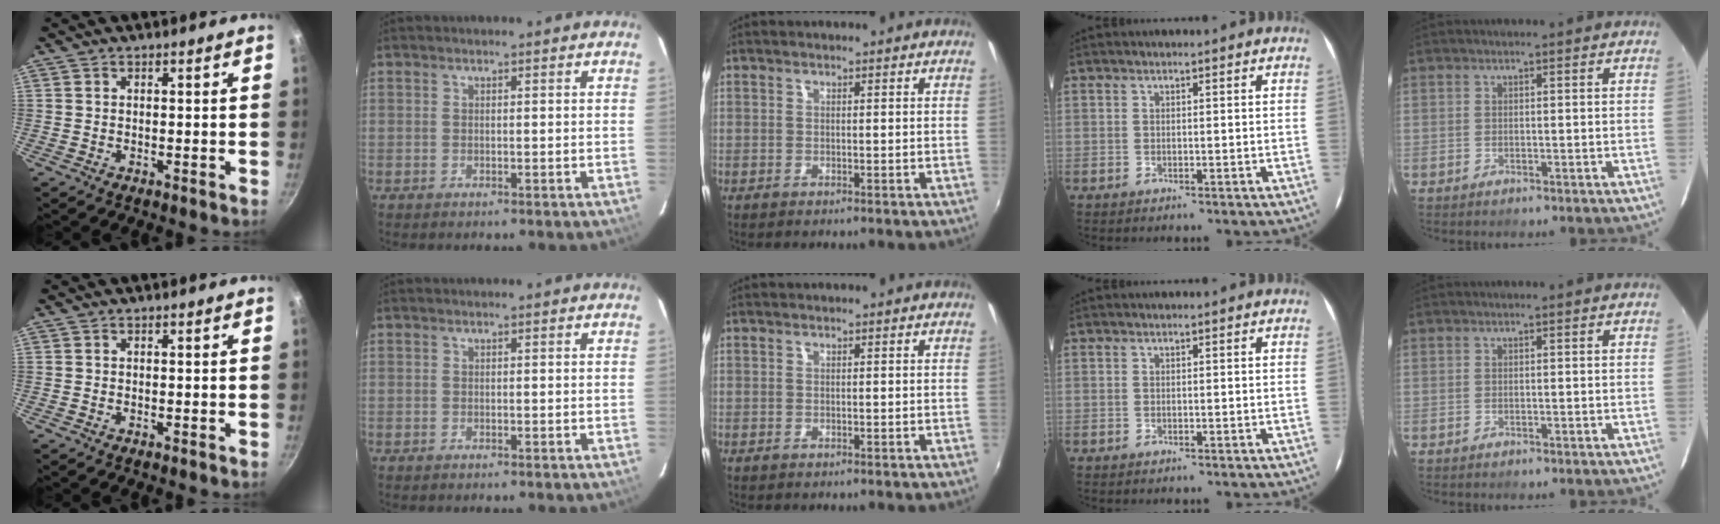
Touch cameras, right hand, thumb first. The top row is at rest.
{}